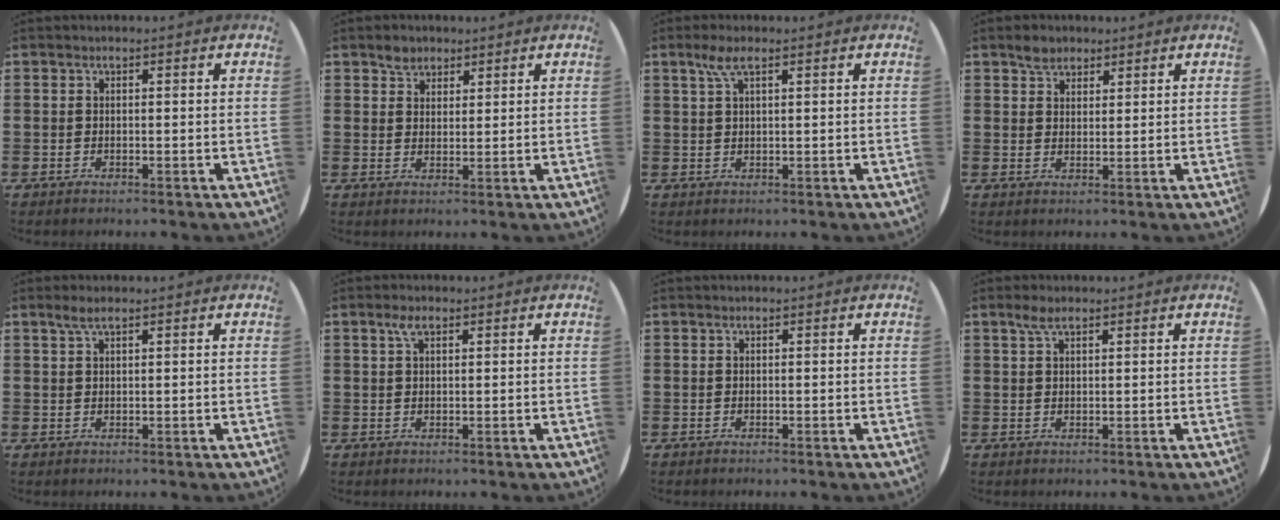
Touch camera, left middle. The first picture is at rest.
{"total": 2.6, "force": [2.1, 1.5, 0.4], "torque": [-0.002, 0.000, 0.040]}
{"total": 3.2, "force": [1.7, 0.7, 2.6], "torque": [-0.056, 0.008, 0.028]}
{"total": 2.6, "force": [2.1, 1.5, 0.5], "torque": [-0.006, 0.000, 0.040]}
{"total": 2.0, "force": [1.4, 0.3, 1.4], "torque": [-0.028, 0.004, 0.024]}
{"total": 2.1, "force": [1.1, 0.8, 1.5], "torque": [-0.034, 0.005, 0.019]}
{"total": 0.0}
{"total": 2.2, "force": [1.4, 0.7, 1.5], "torque": [-0.033, 0.005, 0.025]}